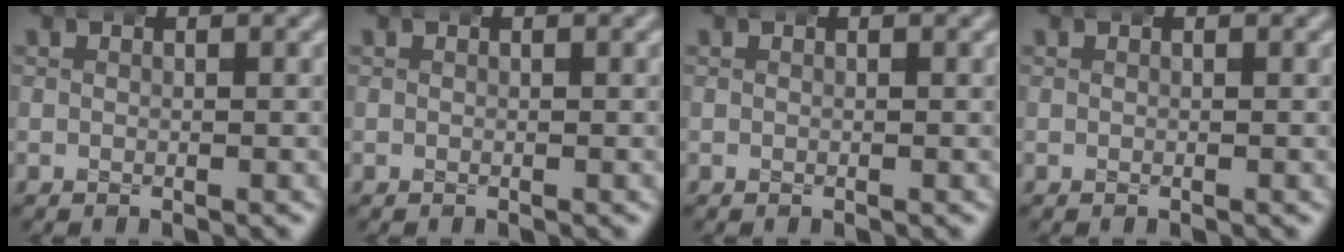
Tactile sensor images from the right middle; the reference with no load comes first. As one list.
[{"total": 0.0}, {"total": 0.0}, {"total": 0.0}]